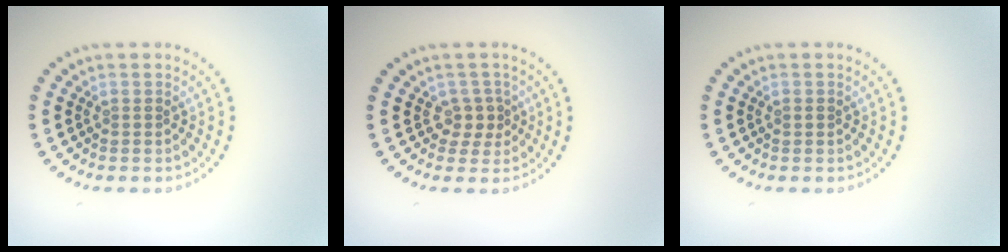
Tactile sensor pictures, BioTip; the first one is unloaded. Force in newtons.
{"total": 1.9, "press": 1.6, "slide": 1.0}
{"total": 0.6, "press": 0.6, "slide": 0.1}